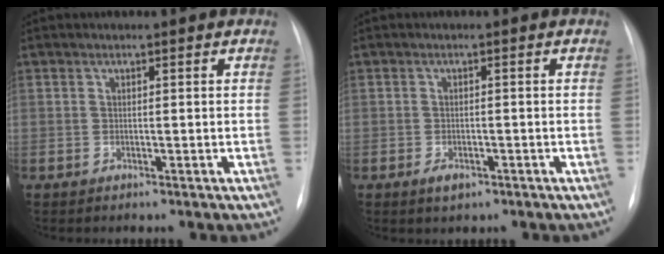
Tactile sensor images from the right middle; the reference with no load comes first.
{"total": 1.9, "force": [-1.0, 0.9, 1.3], "torque": [-0.022, -0.001, -0.010]}